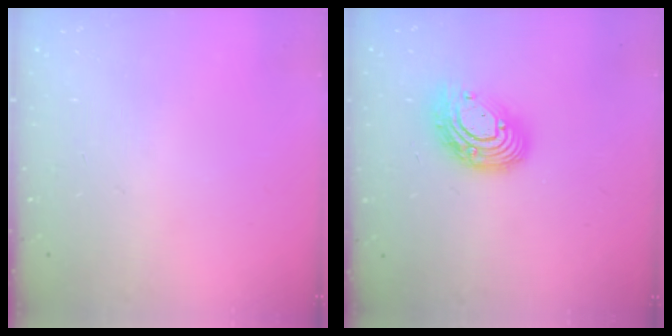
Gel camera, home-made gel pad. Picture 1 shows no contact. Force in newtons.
{"total": 12.4, "press": 12.4, "slide": 1.1}